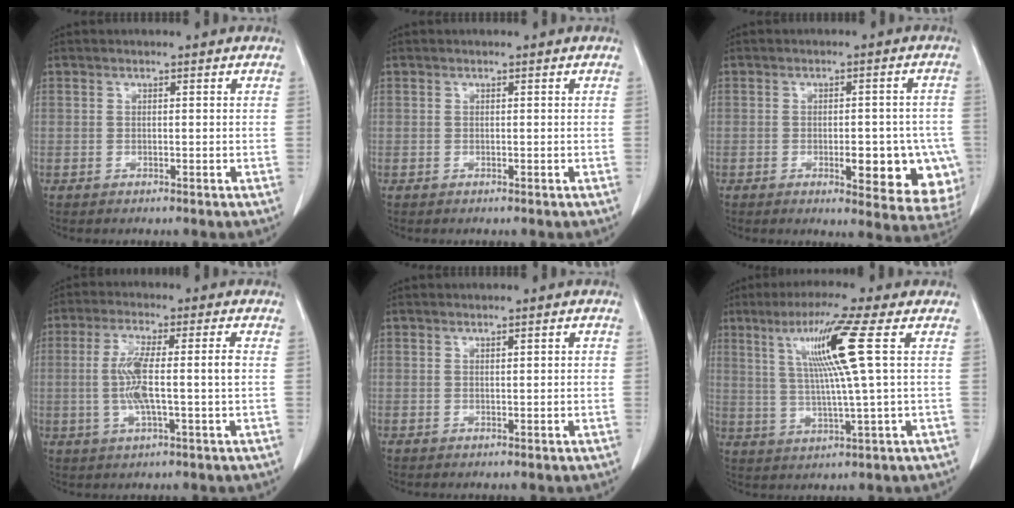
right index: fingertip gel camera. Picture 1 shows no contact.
{"total": 0.0}
{"total": 12.1, "force": [-4.2, 4.6, 10.4], "torque": [-0.074, 0.009, -0.040]}
{"total": 8.1, "force": [-0.4, 0.5, 8.1], "torque": [-0.164, 0.007, -0.009]}
{"total": 1.0, "force": [0.3, 0.1, 1.0], "torque": [-0.018, 0.002, 0.005]}
{"total": 10.4, "force": [3.3, -2.0, 9.6], "torque": [-0.177, 0.007, 0.068]}